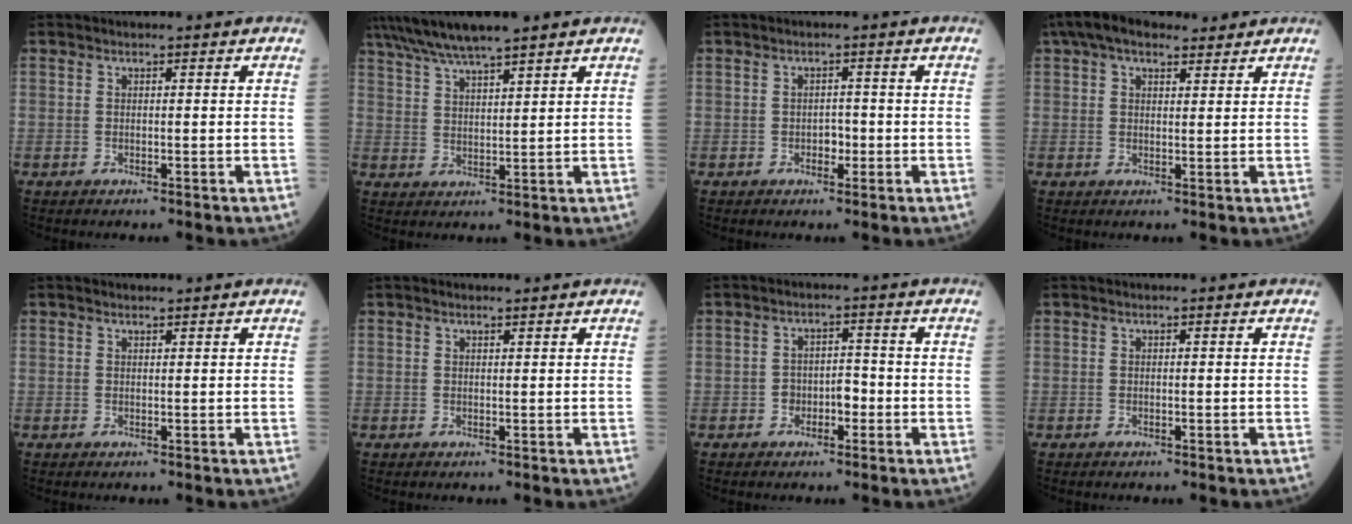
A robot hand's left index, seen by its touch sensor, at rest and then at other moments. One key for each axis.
{"total": 9.1, "fx": 7.5, "fy": 0.4, "fz": 5.2, "tx": -0.096, "ty": 0.030, "tz": 0.134}
{"total": 1.7, "fx": -0.6, "fy": 1.1, "fz": 1.2, "tx": -0.013, "ty": 0.005, "tz": -0.009}
{"total": 7.8, "fx": 5.7, "fy": 3.2, "fz": 4.2, "tx": -0.080, "ty": 0.045, "tz": 0.099}
{"total": 0.8, "fx": 0.7, "fy": 0.1, "fz": 0.2, "tx": -0.008, "ty": 0.003, "tz": 0.013}
{"total": 1.0, "fx": 0.8, "fy": 0.1, "fz": 0.5, "tx": -0.011, "ty": 0.006, "tz": 0.014}
{"total": 3.1, "fx": -1.1, "fy": 1.9, "fz": 2.2, "tx": -0.031, "ty": 0.014, "tz": -0.020}
{"total": 0.0}